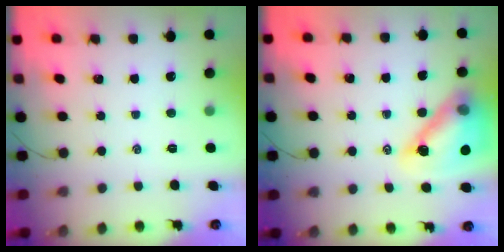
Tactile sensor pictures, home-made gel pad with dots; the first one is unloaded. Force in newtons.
{"total": 15.5, "press": 14.9, "slide": 4.4}